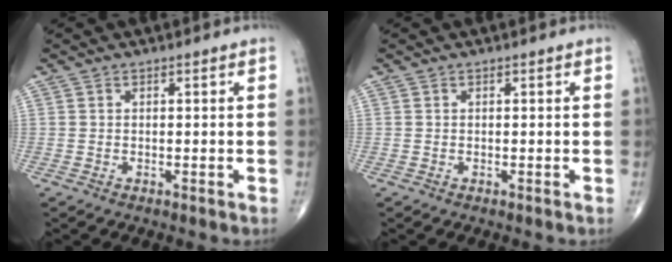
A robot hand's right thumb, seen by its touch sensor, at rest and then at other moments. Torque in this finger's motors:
{"motor_torque": [-0.07, 0.07, -0.07, -0.01, 0.00]}